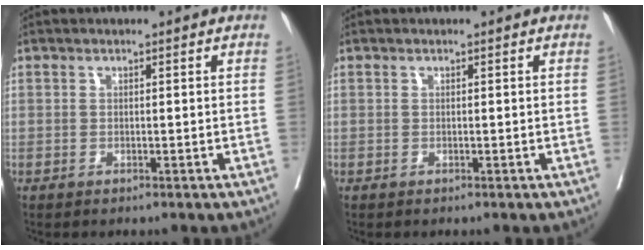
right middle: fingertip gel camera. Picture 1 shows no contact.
{"total": 0.0}